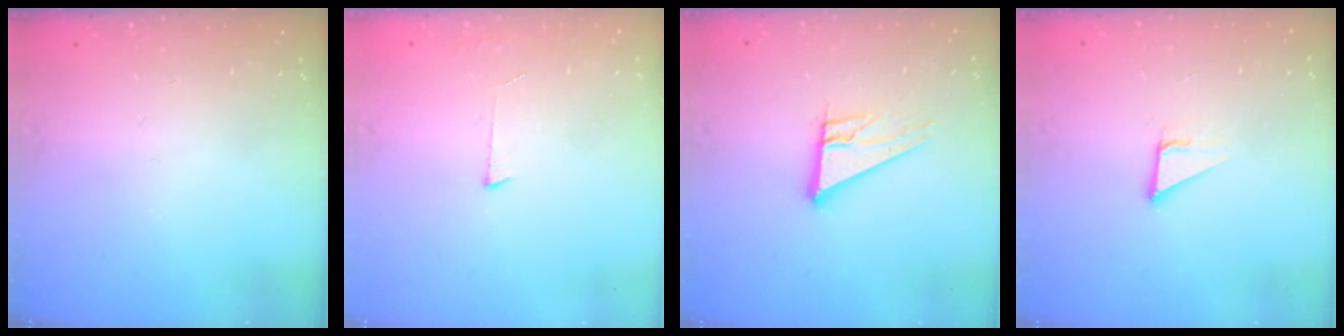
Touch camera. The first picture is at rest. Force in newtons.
{"total": 3.0, "press": 3.0, "slide": 0.3}
{"total": 10.7, "press": 10.7, "slide": 0.7}
{"total": 2.8, "press": 2.8, "slide": 0.2}